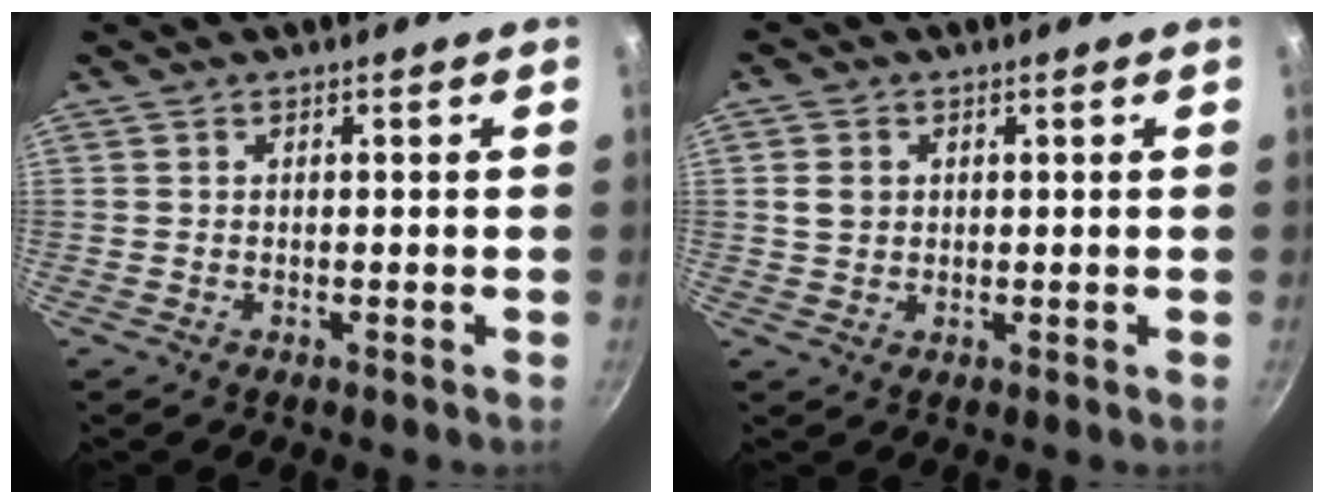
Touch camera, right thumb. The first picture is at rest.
{"total": 3.5, "force": [0.7, 2.8, 1.8], "torque": [-0.026, 0.001, 0.012]}